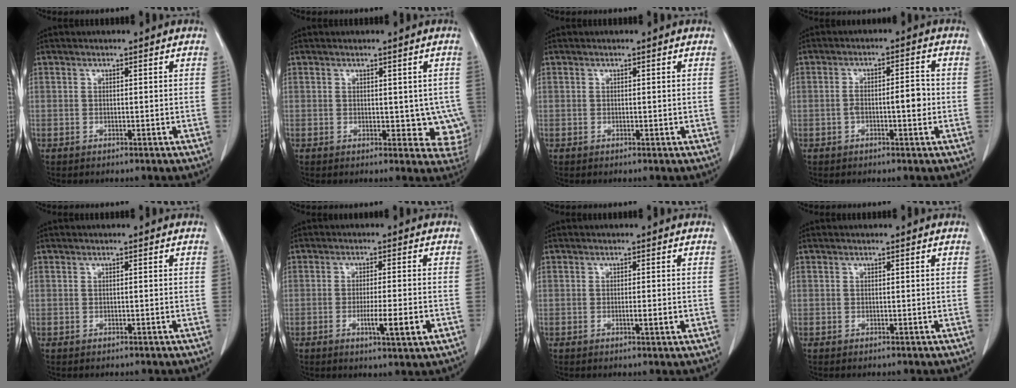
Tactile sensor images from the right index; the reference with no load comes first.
{"total": 6.2, "force": [0.1, 3.7, 5.0], "torque": [-0.025, -0.006, 0.005]}
{"total": 0.5, "force": [0.0, 0.2, 0.5], "torque": [-0.009, -0.001, 0.003]}
{"total": 4.6, "force": [-0.9, 1.2, 4.4], "torque": [-0.078, 0.014, -0.012]}
{"total": 0.0}
{"total": 6.1, "force": [-2.0, 0.2, 5.8], "torque": [-0.094, -0.011, -0.029]}
{"total": 1.9, "force": [-0.4, 0.1, 1.9], "torque": [-0.031, -0.003, -0.006]}
{"total": 0.0}